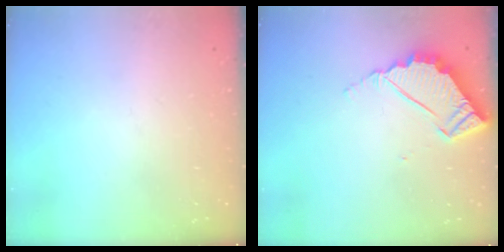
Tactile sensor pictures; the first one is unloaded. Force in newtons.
{"total": 4.9, "press": 4.9, "slide": 0.1}